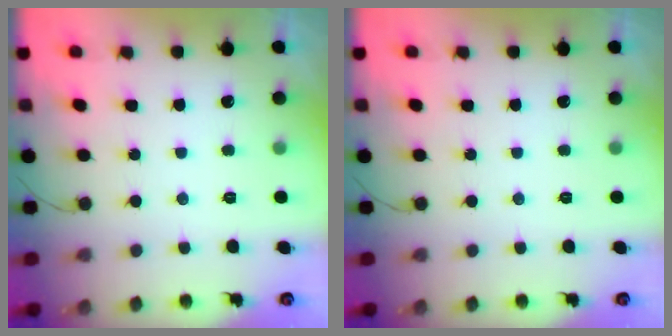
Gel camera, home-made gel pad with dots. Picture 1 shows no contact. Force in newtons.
{"total": 0.0}